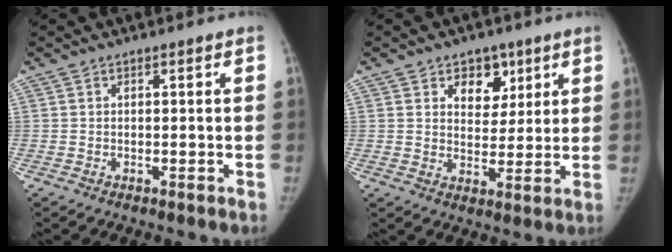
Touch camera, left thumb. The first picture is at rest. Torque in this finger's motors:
{"motor_torque": [0.20, 0.20, 0.09, 0.12, 0.01]}